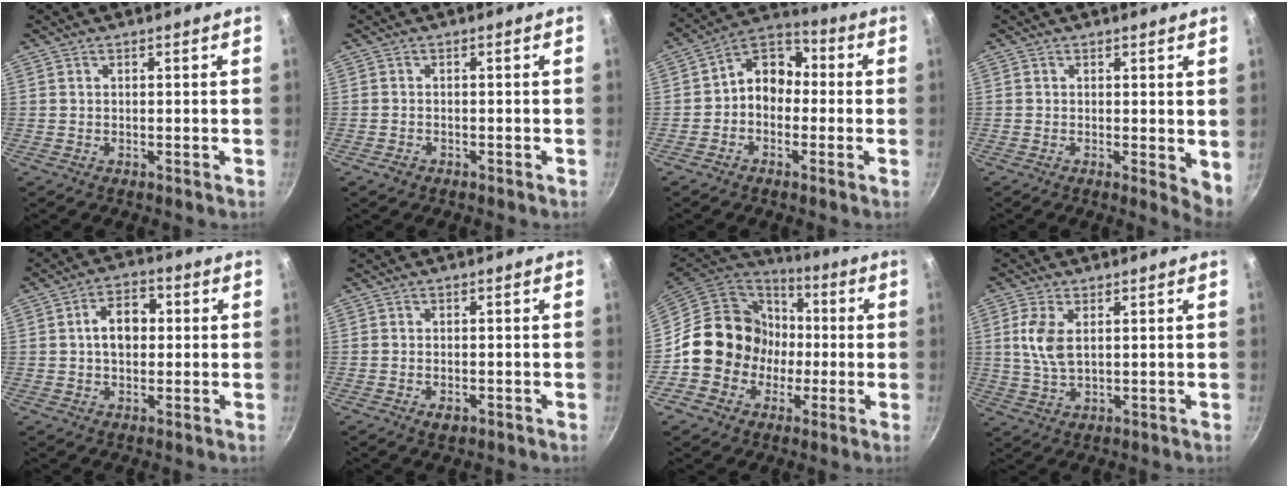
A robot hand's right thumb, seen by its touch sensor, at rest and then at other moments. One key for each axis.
{"total": 1.5, "fx": -1.0, "fy": 0.9, "fz": 0.6, "tx": -0.015, "ty": 0.012, "tz": -0.016}
{"total": 8.9, "fx": -1.1, "fy": 7.1, "fz": 5.3, "tx": -0.045, "ty": 0.040, "tz": -0.042}
{"total": 3.9, "fx": 0.3, "fy": 1.8, "fz": 3.5, "tx": -0.040, "ty": -0.009, "tz": 0.002}
{"total": 7.5, "fx": 0.6, "fy": 5.2, "fz": 5.3, "tx": -0.052, "ty": 0.020, "tz": 0.002}
{"total": 2.3, "fx": -1.1, "fy": 1.3, "fz": 1.6, "tx": -0.027, "ty": 0.005, "tz": -0.017}
{"total": 16.7, "fx": -1.4, "fy": 15.5, "fz": 6.0, "tx": -0.062, "ty": 0.042, "tz": -0.023}
{"total": 6.6, "fx": 1.4, "fy": 3.6, "fz": 5.4, "tx": -0.113, "ty": -0.003, "tz": 0.030}